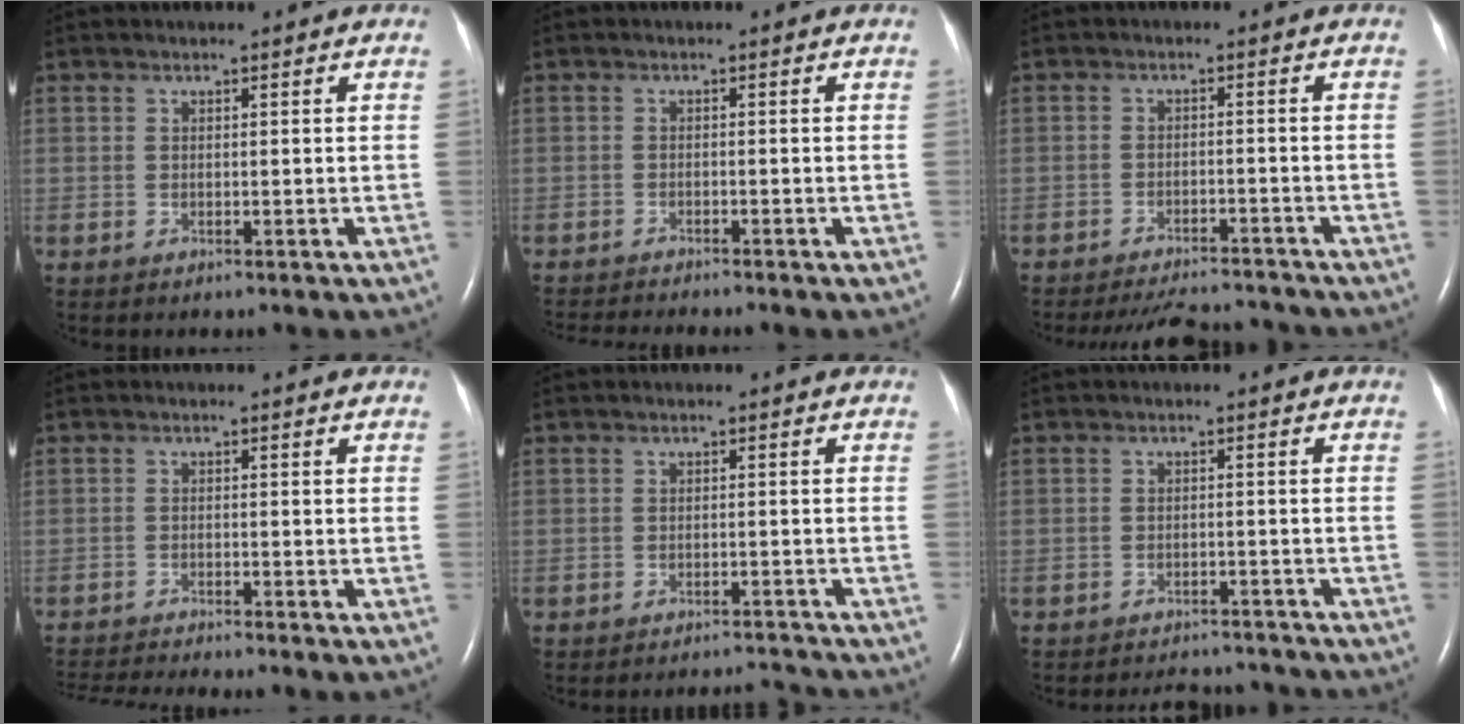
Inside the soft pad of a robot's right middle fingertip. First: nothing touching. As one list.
[{"total": 5.6, "force": [-5.2, -0.6, 1.9], "torque": [-0.020, -0.014, -0.080]}, {"total": 8.6, "force": [-8.3, 1.3, 1.7], "torque": [-0.028, -0.002, -0.115]}, {"total": 5.8, "force": [-5.3, -1.4, 1.9], "torque": [-0.029, -0.015, -0.090]}, {"total": 3.1, "force": [-3.0, -0.6, -0.4], "torque": [0.004, -0.008, -0.044]}, {"total": 7.1, "force": [-6.9, 1.5, 0.8], "torque": [-0.012, 0.002, -0.087]}]